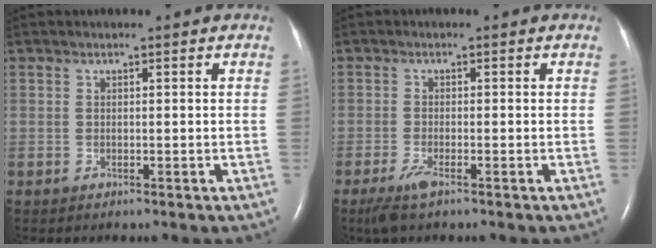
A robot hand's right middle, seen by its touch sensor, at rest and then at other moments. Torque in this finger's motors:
{"motor_torque": [0.52, -0.59, 0.11, 0.05]}